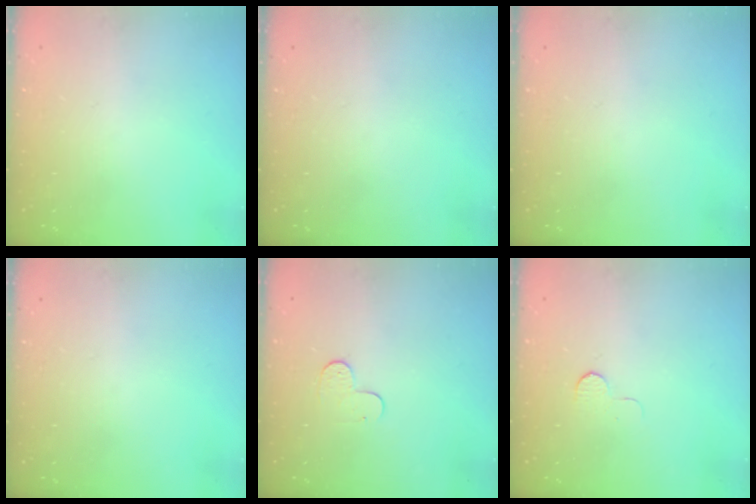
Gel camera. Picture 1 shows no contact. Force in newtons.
{"total": 0.0}
{"total": 0.0}
{"total": 0.0}
{"total": 4.3, "press": 4.2, "slide": 0.4}
{"total": 3.7, "press": 3.7, "slide": 0.3}